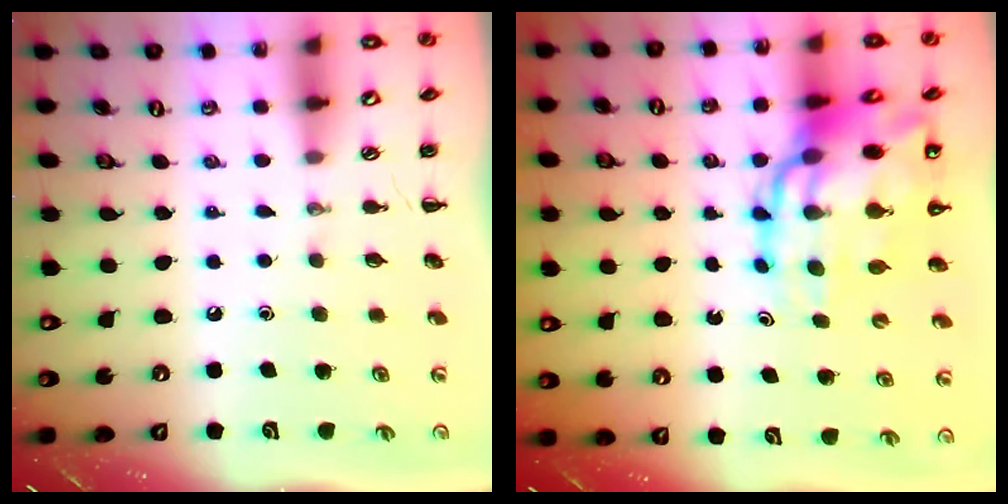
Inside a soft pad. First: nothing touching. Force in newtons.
{"total": 18.8, "press": 18.2, "slide": 4.9}